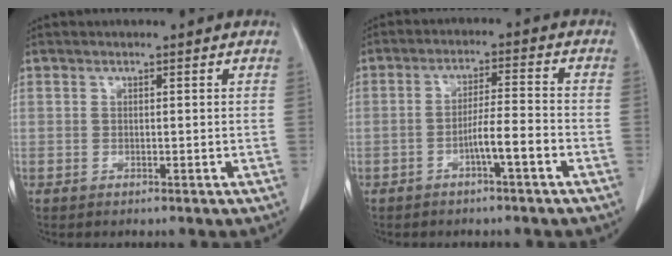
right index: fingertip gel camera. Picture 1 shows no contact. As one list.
[{"total": 5.1, "force": [-2.4, 0.0, 4.5], "torque": [-0.074, 0.008, -0.041]}]